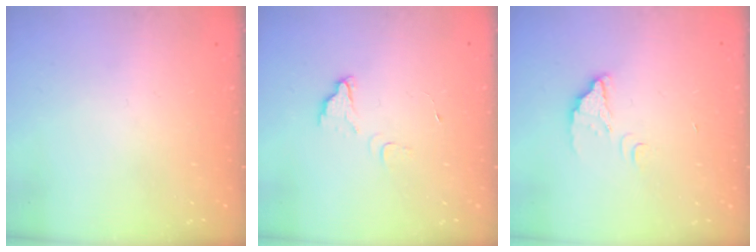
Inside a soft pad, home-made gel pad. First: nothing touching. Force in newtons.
{"total": 3.2, "press": 3.2, "slide": 0.2}
{"total": 2.9, "press": 2.9, "slide": 0.2}